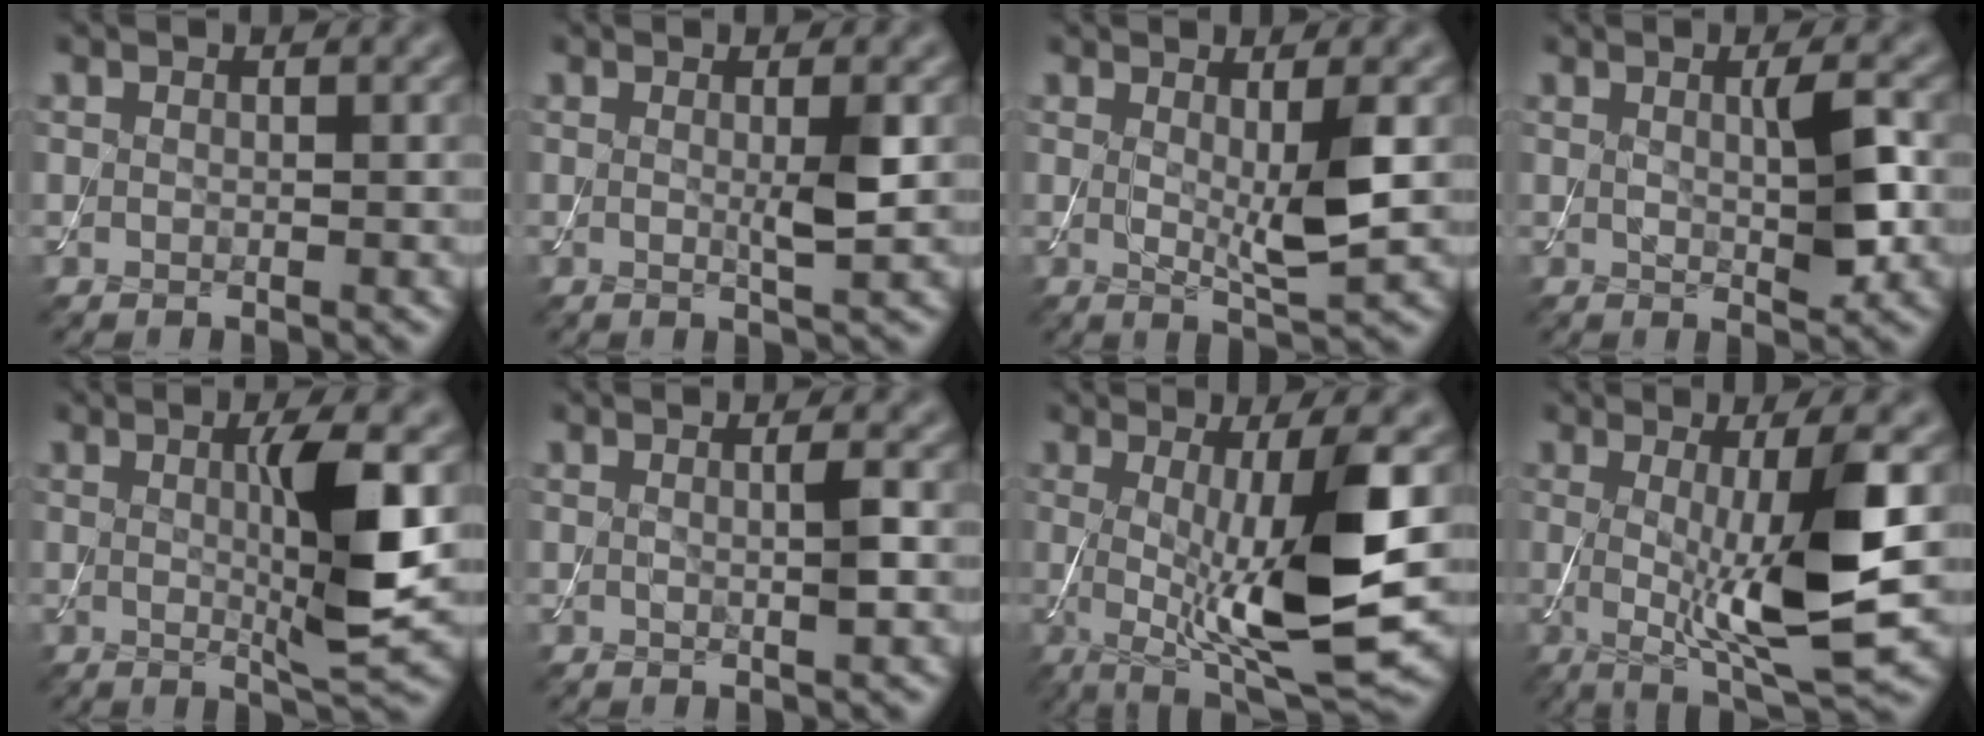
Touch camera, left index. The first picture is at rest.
{"total": 2.1, "force": [0.1, 0.2, 2.0], "torque": [-0.039, -0.004, -0.001]}
{"total": 3.5, "force": [0.4, 0.5, 3.5], "torque": [-0.060, -0.012, 0.012]}
{"total": 3.0, "force": [0.5, 0.5, 2.9], "torque": [-0.049, -0.004, 0.008]}
{"total": 6.0, "force": [0.5, 0.8, 5.9], "torque": [-0.101, -0.007, 0.010]}
{"total": 1.6, "force": [0.1, 0.2, 1.6], "torque": [-0.029, -0.002, -0.002]}
{"total": 11.0, "force": [-0.4, 2.3, 10.8], "torque": [-0.176, -0.015, 0.004]}
{"total": 9.0, "force": [-0.1, 1.7, 8.9], "torque": [-0.136, -0.016, 0.008]}